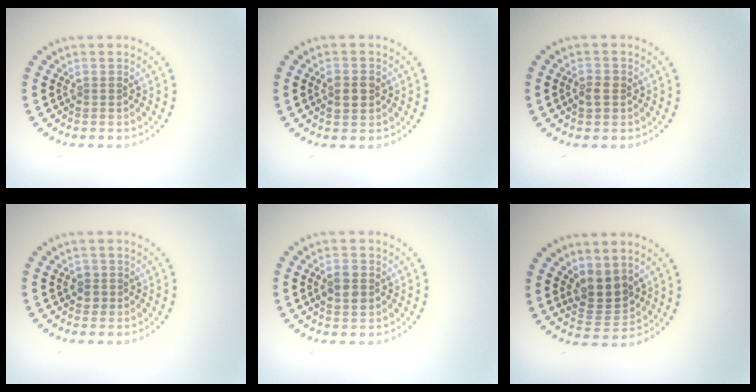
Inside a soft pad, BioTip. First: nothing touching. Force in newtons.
{"total": 2.4, "press": 2.4, "slide": 0.1}
{"total": 1.6, "press": 1.6, "slide": 0.3}
{"total": 1.3, "press": 1.2, "slide": 0.6}
{"total": 2.7, "press": 2.7, "slide": 0.1}
{"total": 3.5, "press": 3.1, "slide": 1.6}